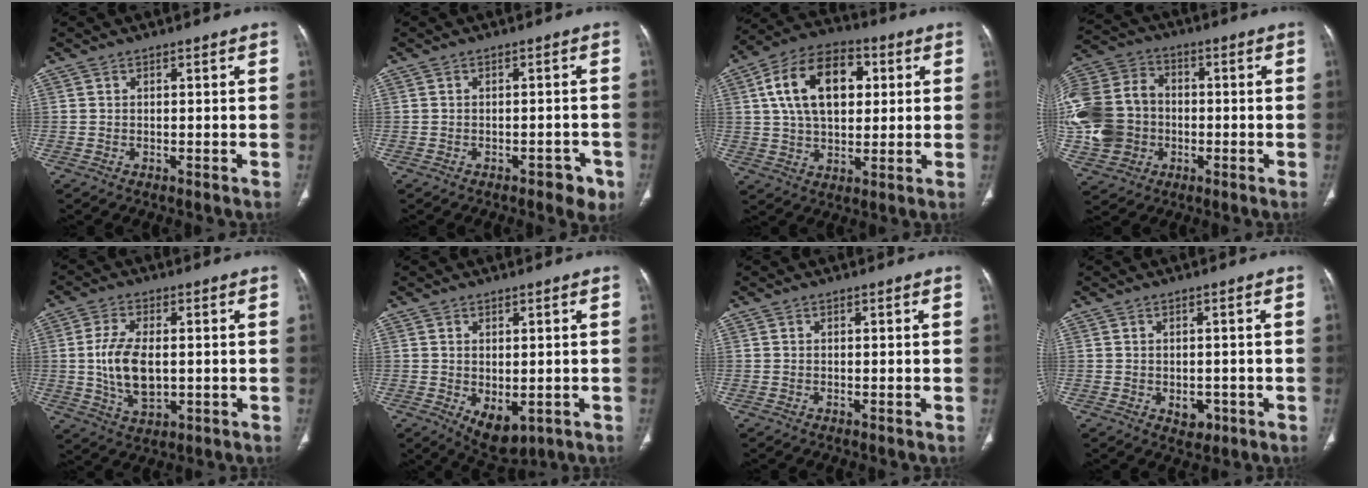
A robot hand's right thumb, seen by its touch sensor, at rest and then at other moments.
{"total": 3.9, "force": [-2.3, 2.0, 2.5], "torque": [-0.019, 0.013, -0.025]}
{"total": 17.0, "force": [4.2, 10.5, 12.7], "torque": [-0.195, 0.009, 0.067]}
{"total": 18.5, "force": [-2.5, 15.4, 10.0], "torque": [-0.221, 0.025, -0.044]}
{"total": 10.1, "force": [-0.1, 5.5, 8.5], "torque": [-0.164, -0.008, 0.005]}
{"total": 6.4, "force": [-1.4, 3.7, 5.0], "torque": [-0.068, -0.007, -0.001]}
{"total": 0.0}
{"total": 3.2, "force": [-0.9, 2.3, 1.9], "torque": [-0.012, 0.002, -0.005]}